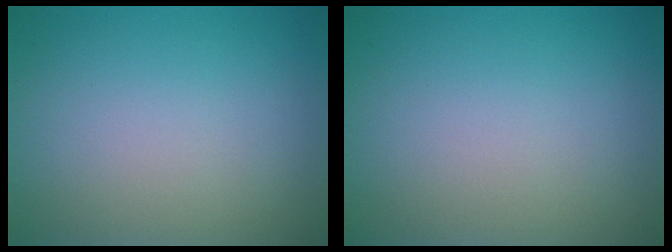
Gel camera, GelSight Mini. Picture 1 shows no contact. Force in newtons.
{"total": 0.0}